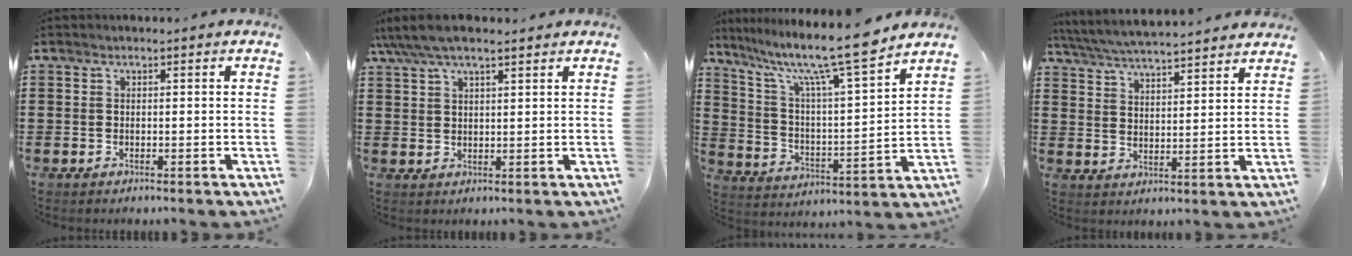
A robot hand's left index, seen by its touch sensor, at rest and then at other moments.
{"total": 4.8, "force": [3.7, 1.2, 2.8], "torque": [-0.064, 0.001, 0.067]}
{"total": 12.0, "force": [9.8, 0.4, 6.8], "torque": [-0.152, -0.068, 0.156]}
{"total": 5.2, "force": [5.1, -0.2, 1.0], "torque": [-0.043, -0.030, 0.087]}